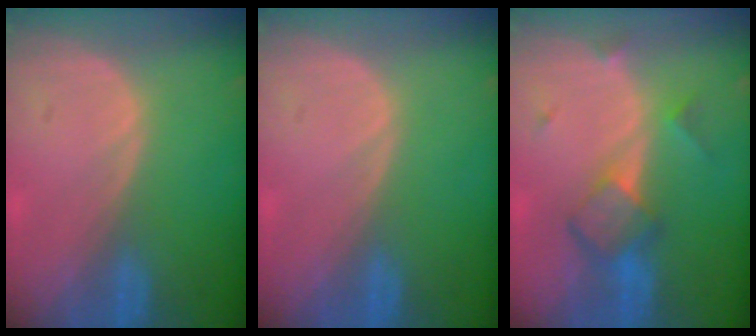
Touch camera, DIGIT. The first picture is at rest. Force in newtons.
{"total": 0.0}
{"total": 5.8, "press": 5.2, "slide": 2.5}